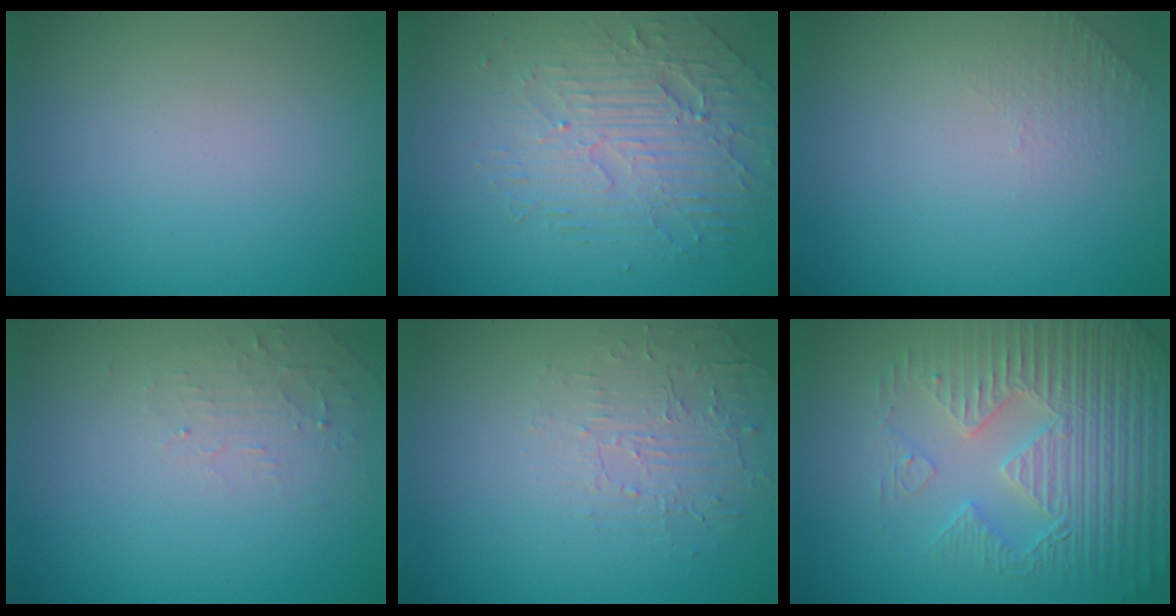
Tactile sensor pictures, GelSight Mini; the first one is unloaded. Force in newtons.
{"total": 4.5, "press": 3.9, "slide": 2.3}
{"total": 1.0, "press": 0.5, "slide": 0.9}
{"total": 1.6, "press": 1.5, "slide": 0.3}
{"total": 1.9, "press": 0.8, "slide": 1.7}
{"total": 5.8, "press": 5.2, "slide": 2.6}